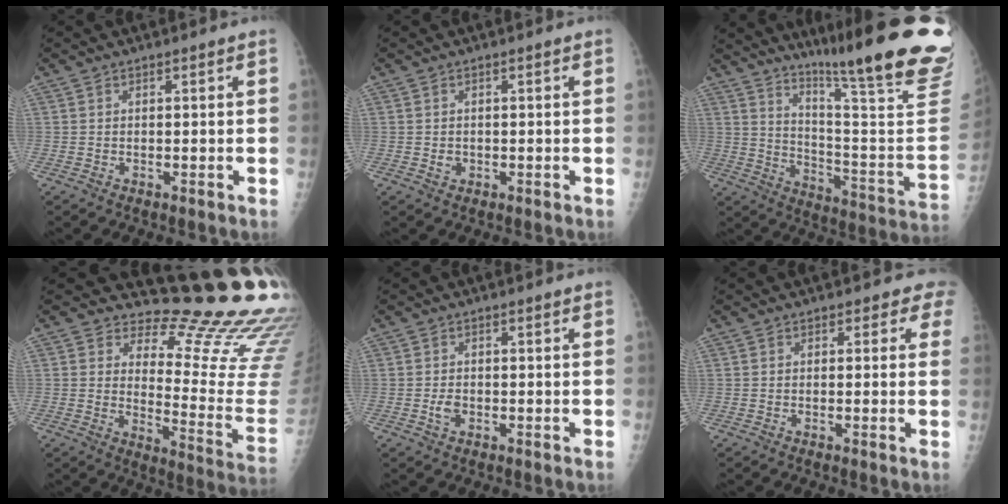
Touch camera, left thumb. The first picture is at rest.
{"total": 1.3, "force": [-0.4, 1.1, 0.5], "torque": [-0.001, 0.002, -0.003]}
{"total": 27.9, "force": [19.8, 1.7, 19.6], "torque": [-0.260, -0.142, 0.280]}
{"total": 20.2, "force": [18.1, 4.7, 7.6], "torque": [-0.051, -0.196, 0.211]}
{"total": 2.1, "force": [-0.8, 1.5, 1.3], "torque": [-0.019, 0.004, -0.014]}
{"total": 2.8, "force": [1.5, 1.9, 1.4], "torque": [0.012, -0.004, -0.003]}